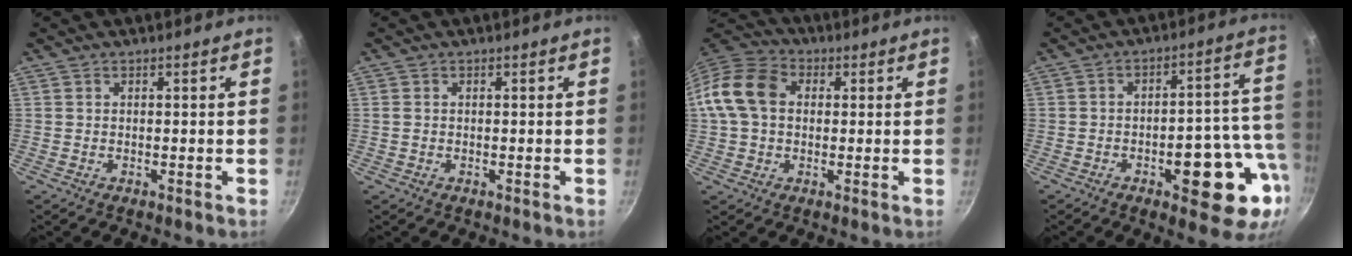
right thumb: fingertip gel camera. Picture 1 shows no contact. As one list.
[{"total": 0.7, "force": [0.0, 0.6, 0.4], "torque": [-0.007, 0.003, 0.000]}, {"total": 12.0, "force": [1.3, 9.0, 7.8], "torque": [-0.129, 0.026, 0.007]}, {"total": 16.5, "force": [-5.4, 6.9, 13.9], "torque": [-0.131, 0.038, -0.070]}]